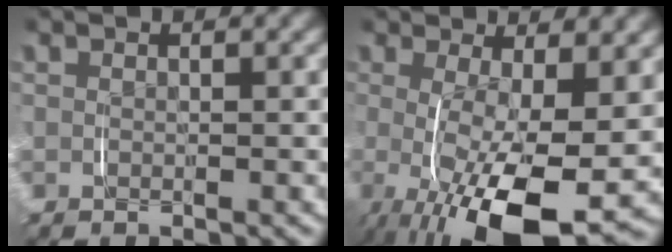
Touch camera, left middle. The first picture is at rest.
{"total": 10.3, "force": [-1.8, 4.2, 9.3], "torque": [-0.168, -0.030, -0.015]}